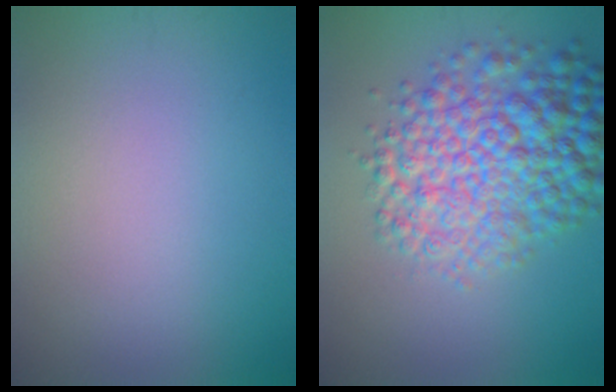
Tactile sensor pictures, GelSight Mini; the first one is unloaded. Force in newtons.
{"total": 9.1, "press": 9.1, "slide": 0.2}